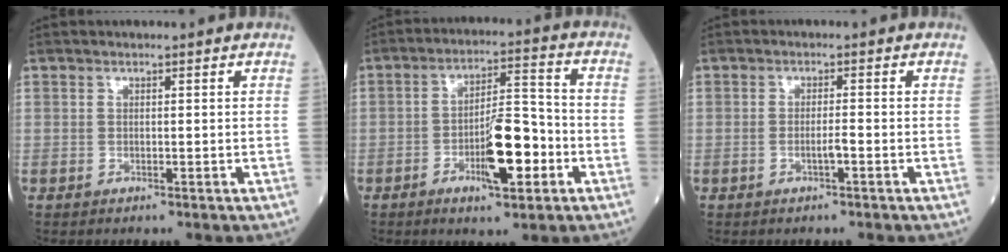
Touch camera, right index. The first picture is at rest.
{"total": 9.7, "force": [-3.5, 2.4, 8.7], "torque": [-0.152, 0.008, -0.054]}
{"total": 1.5, "force": [-0.7, 0.0, 1.4], "torque": [-0.027, 0.001, -0.011]}